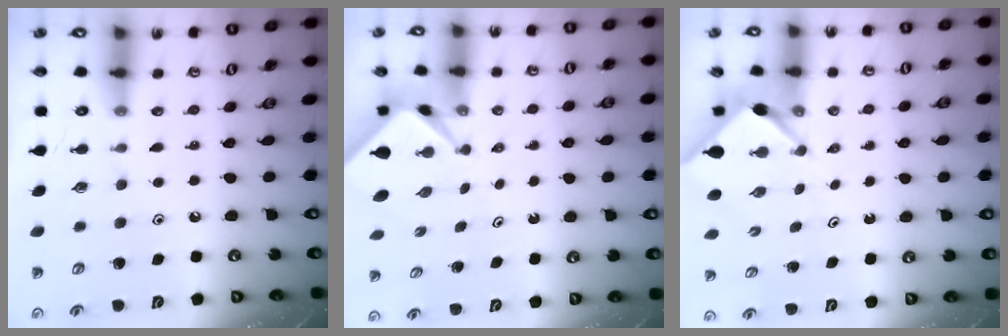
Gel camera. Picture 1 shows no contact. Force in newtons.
{"total": 1.6, "press": 1.5, "slide": 0.2}
{"total": 2.6, "press": 2.5, "slide": 0.3}